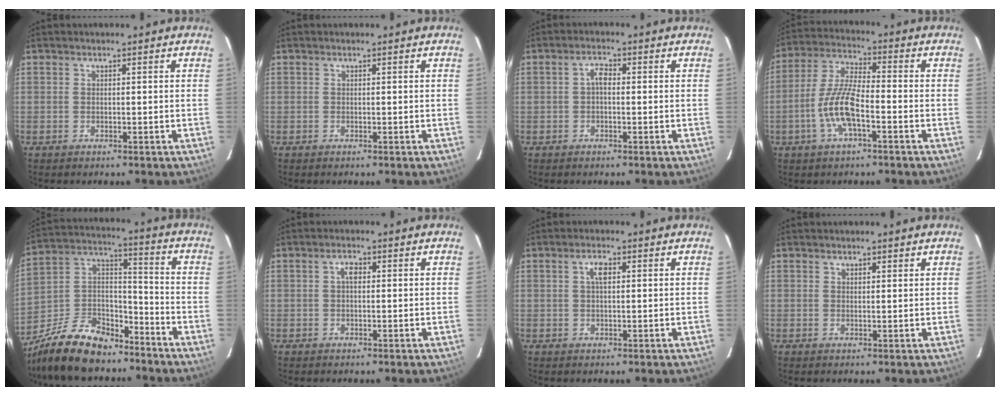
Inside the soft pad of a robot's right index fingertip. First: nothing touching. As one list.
[{"total": 0.0}, {"total": 2.0, "force": [-0.2, 1.1, 1.7], "torque": [-0.034, 0.010, -0.005]}, {"total": 9.7, "force": [-3.8, 2.5, 8.6], "torque": [-0.183, 0.003, -0.073]}, {"total": 18.7, "force": [-13.5, 9.0, 9.4], "torque": [-0.213, 0.026, -0.232]}, {"total": 1.9, "force": [0.3, 1.0, 1.5], "torque": [-0.028, 0.007, 0.004]}, {"total": 2.5, "force": [0.7, 1.1, 2.2], "torque": [-0.042, 0.007, 0.013]}, {"total": 1.6, "force": [1.2, 0.7, 0.8], "torque": [-0.009, 0.004, 0.018]}]